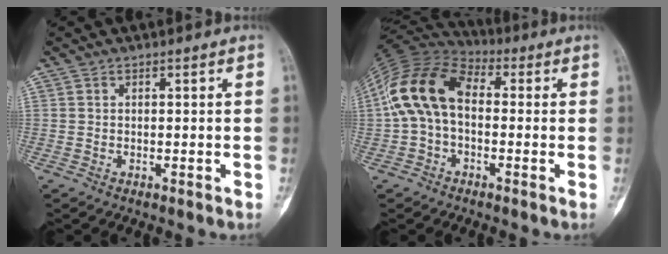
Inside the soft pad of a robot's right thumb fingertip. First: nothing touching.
{"total": 14.4, "force": [0.3, 9.3, 11.0], "torque": [-0.212, 0.040, -0.007]}